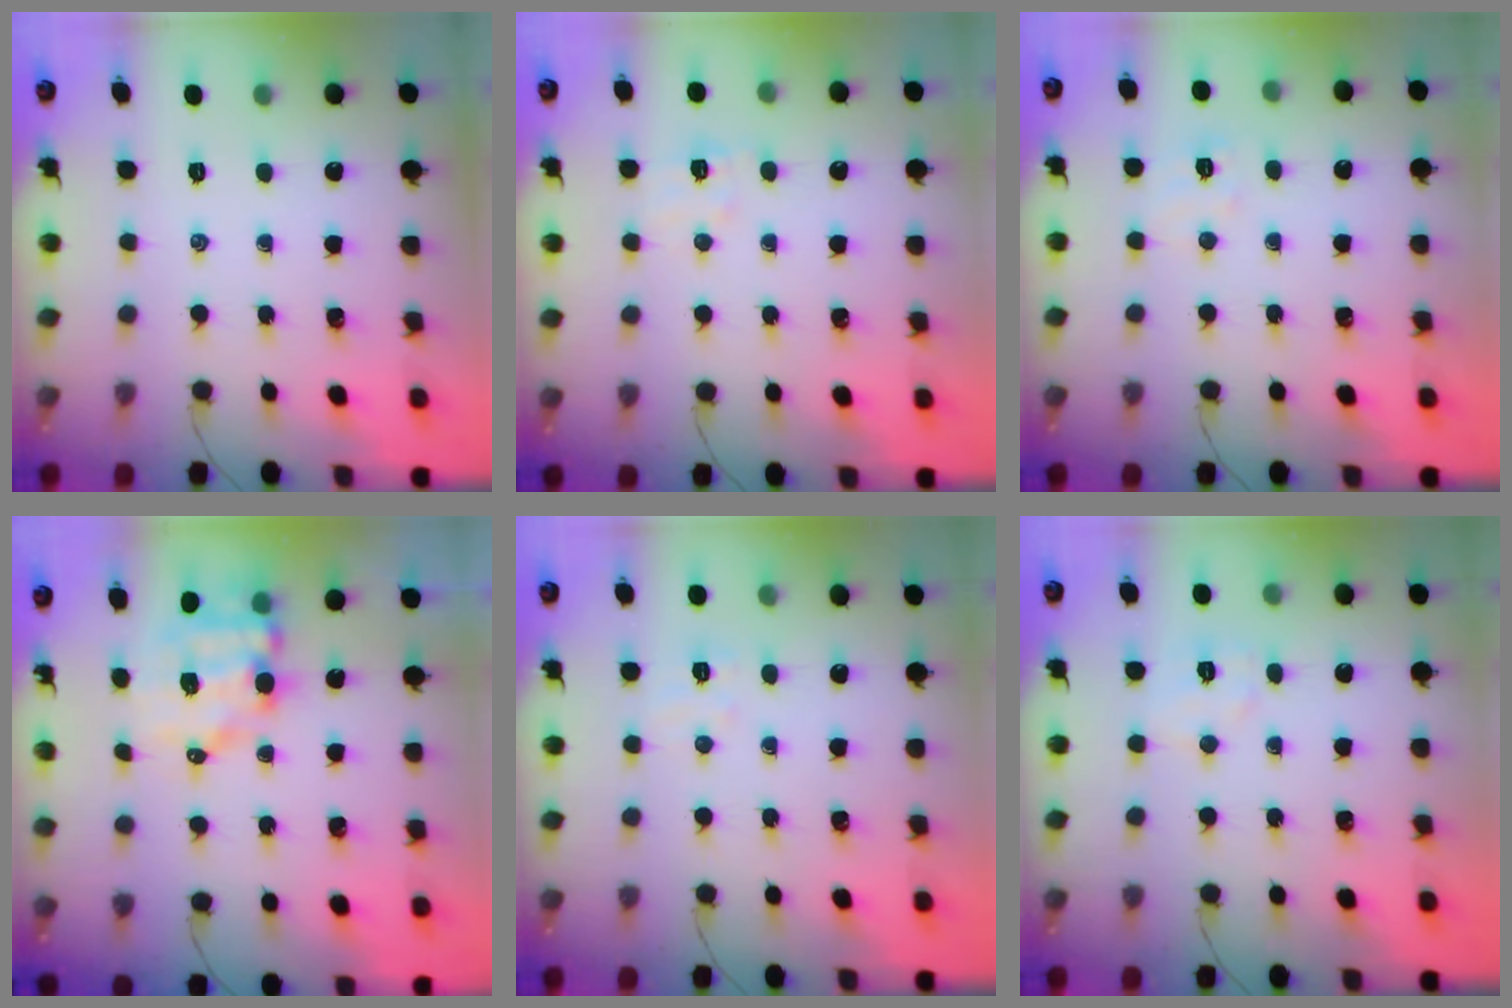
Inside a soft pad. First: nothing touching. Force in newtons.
{"total": 6.5, "press": 6.4, "slide": 1.0}
{"total": 4.6, "press": 4.5, "slide": 1.0}
{"total": 8.7, "press": 8.6, "slide": 1.6}
{"total": 4.8, "press": 4.7, "slide": 1.1}
{"total": 5.7, "press": 5.7, "slide": 0.8}